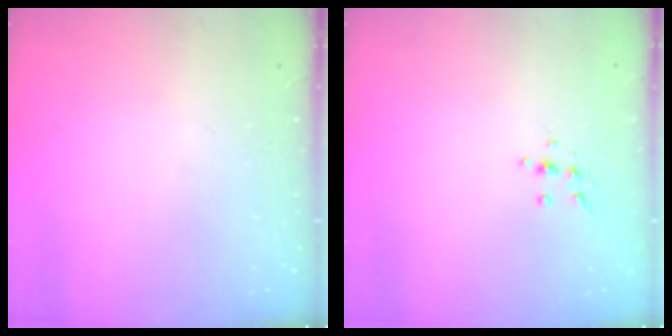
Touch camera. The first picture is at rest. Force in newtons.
{"total": 5.4, "press": 5.3, "slide": 0.6}